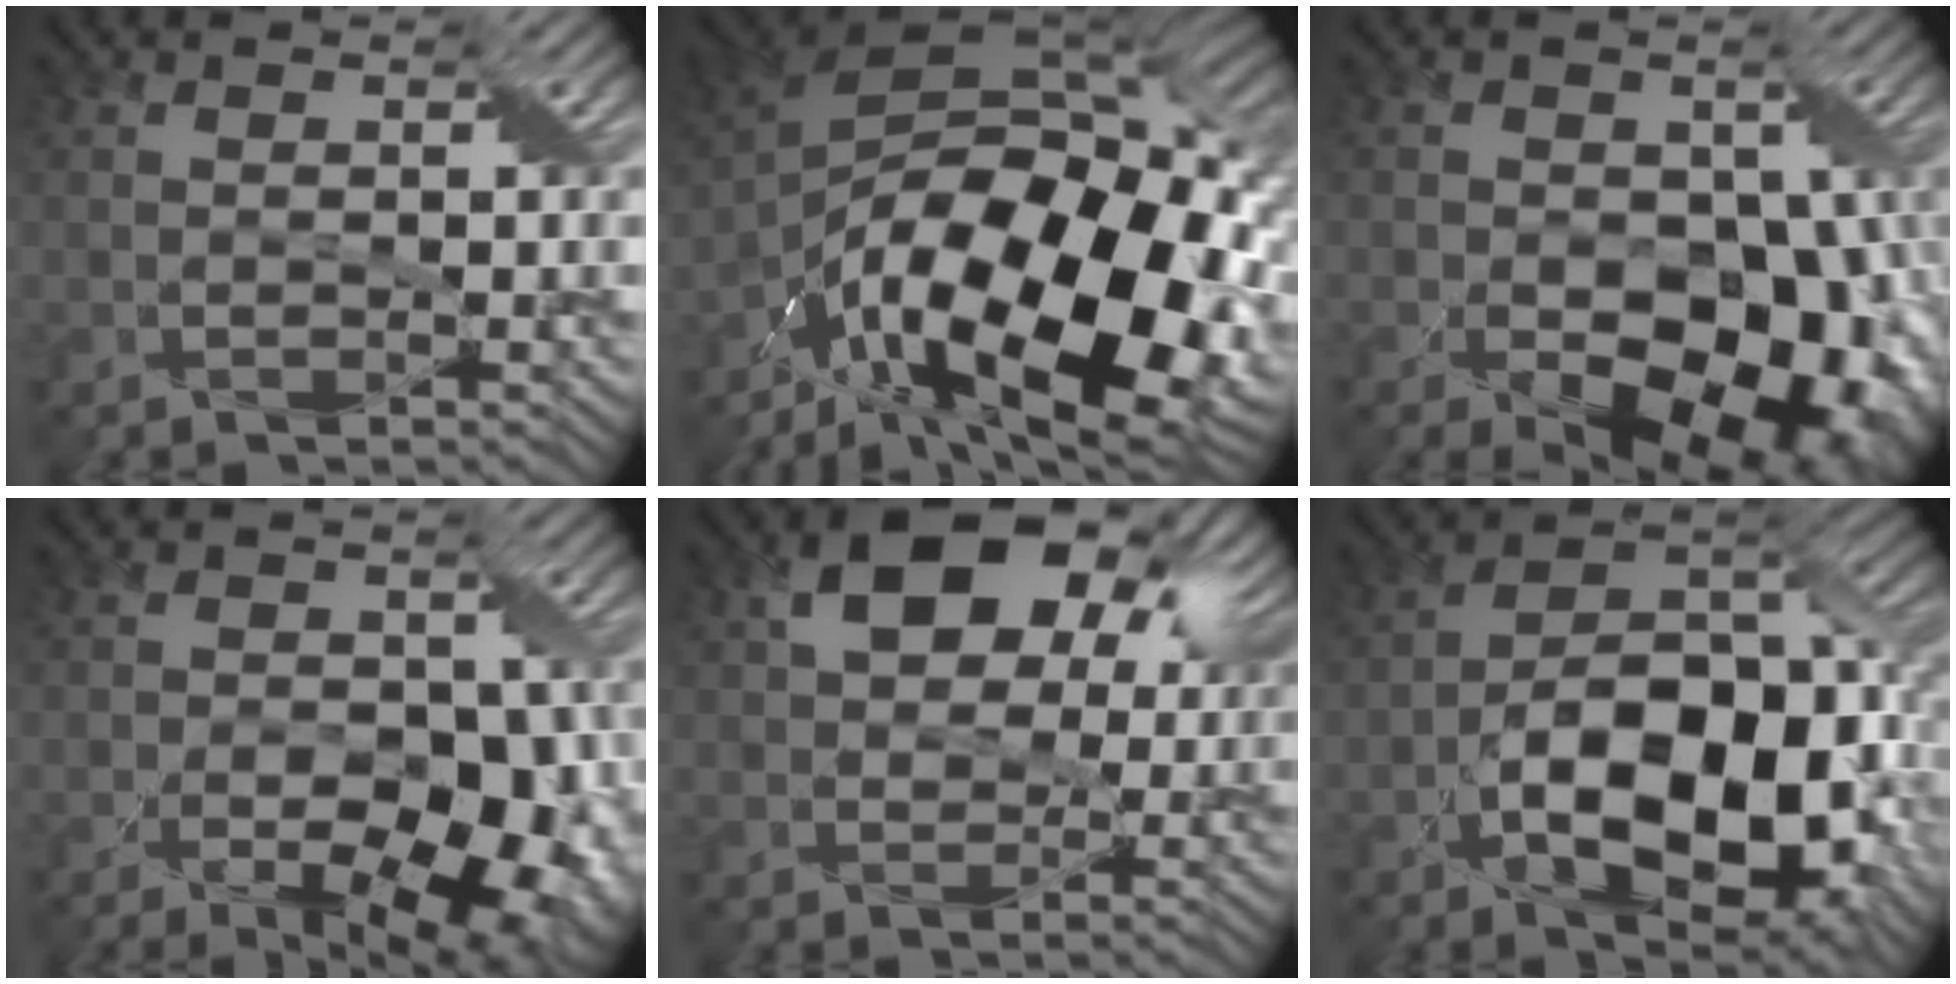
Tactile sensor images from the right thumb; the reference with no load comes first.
{"total": 20.5, "force": [-9.3, 10.1, 15.2], "torque": [-0.282, -0.031, -0.132]}
{"total": 15.1, "force": [-5.5, 10.0, 9.8], "torque": [-0.120, -0.019, -0.065]}
{"total": 15.5, "force": [-7.5, 9.4, 9.7], "torque": [-0.085, -0.017, -0.081]}
{"total": 10.6, "force": [4.2, 7.1, 6.7], "torque": [-0.121, 0.020, 0.063]}
{"total": 15.4, "force": [-5.0, 8.1, 12.2], "torque": [-0.180, -0.017, -0.093]}